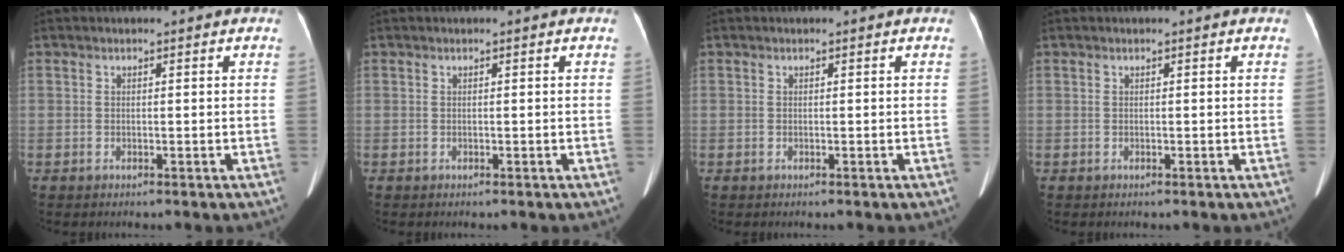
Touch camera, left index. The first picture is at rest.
{"total": 0.0}
{"total": 0.0}
{"total": 0.0}